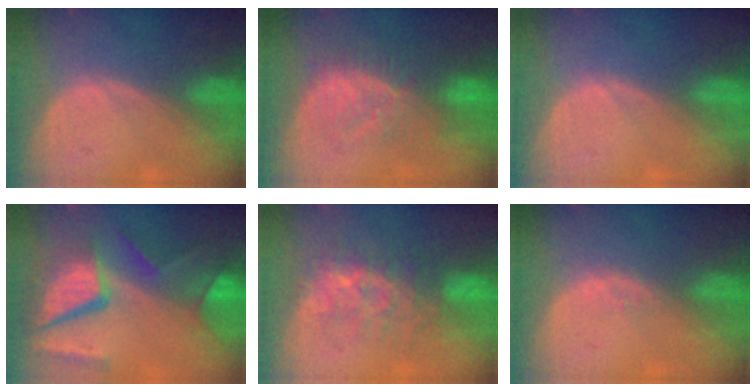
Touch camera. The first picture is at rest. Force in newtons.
{"total": 8.9, "press": 8.5, "slide": 2.4}
{"total": 0.0}
{"total": 11.8, "press": 9.8, "slide": 6.6}
{"total": 7.6, "press": 7.3, "slide": 2.0}
{"total": 1.1, "press": 0.8, "slide": 0.7}